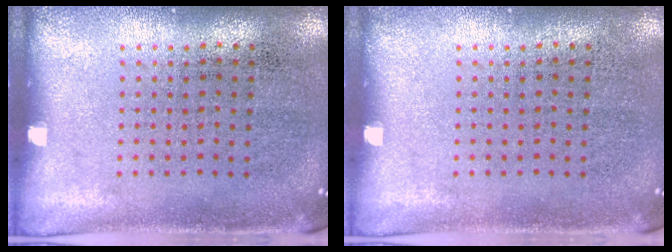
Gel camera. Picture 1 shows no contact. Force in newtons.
{"total": 0.0}